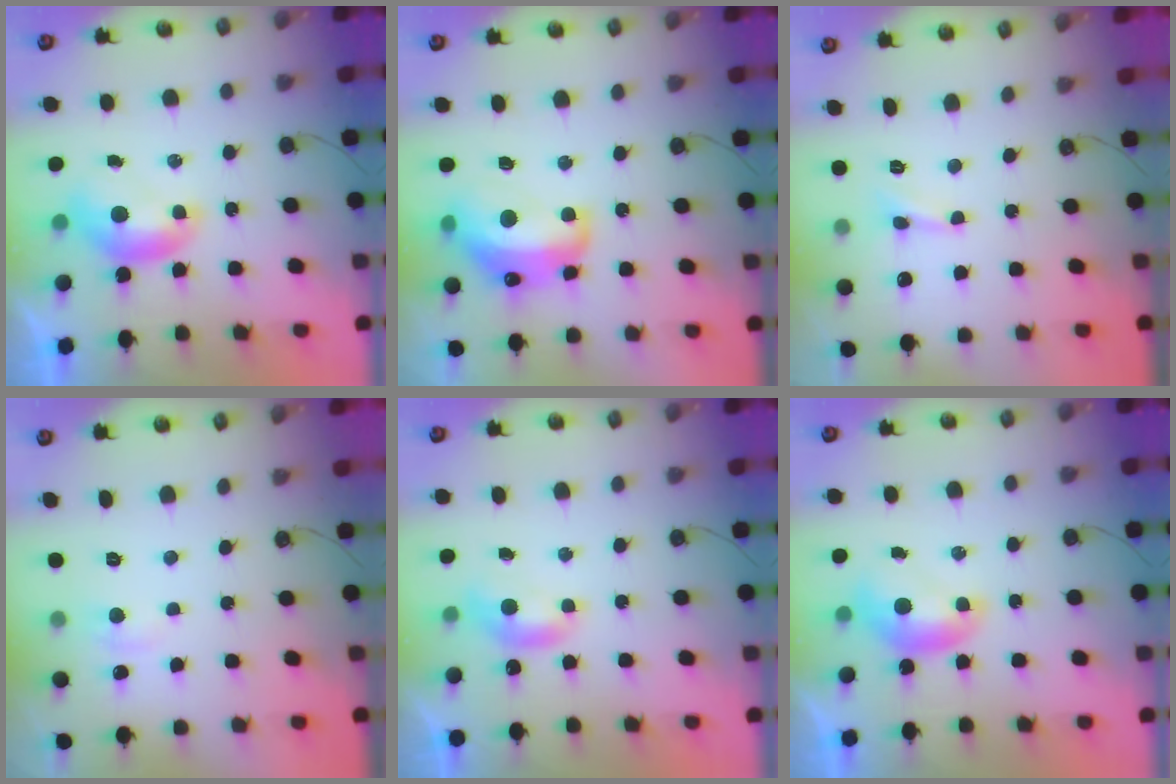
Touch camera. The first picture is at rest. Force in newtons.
{"total": 9.9, "press": 9.8, "slide": 1.2}
{"total": 2.1, "press": 2.0, "slide": 0.6}
{"total": 1.7, "press": 1.6, "slide": 0.5}
{"total": 1.6, "press": 1.5, "slide": 0.5}
{"total": 0.0}